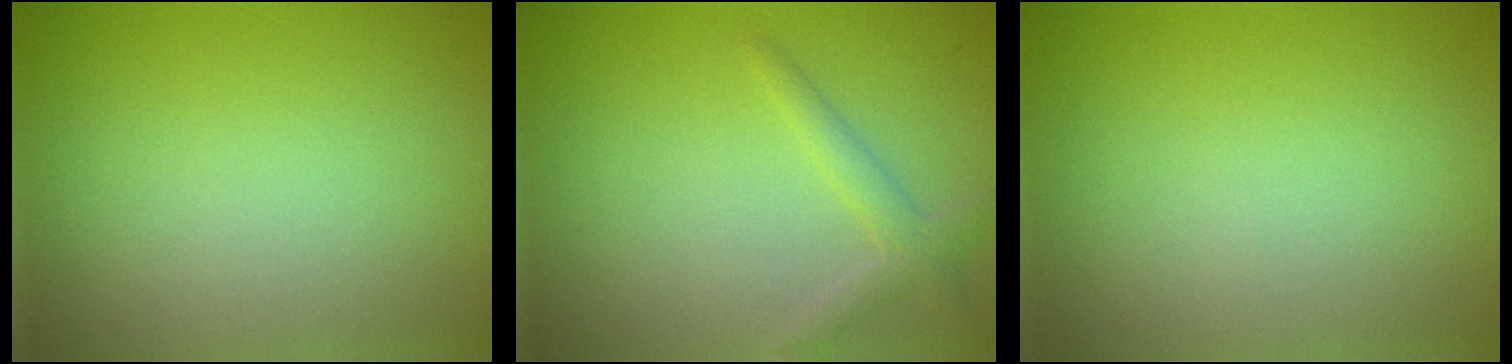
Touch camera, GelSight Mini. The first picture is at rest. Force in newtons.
{"total": 2.0, "press": 2.0, "slide": 0.1}
{"total": 0.0}